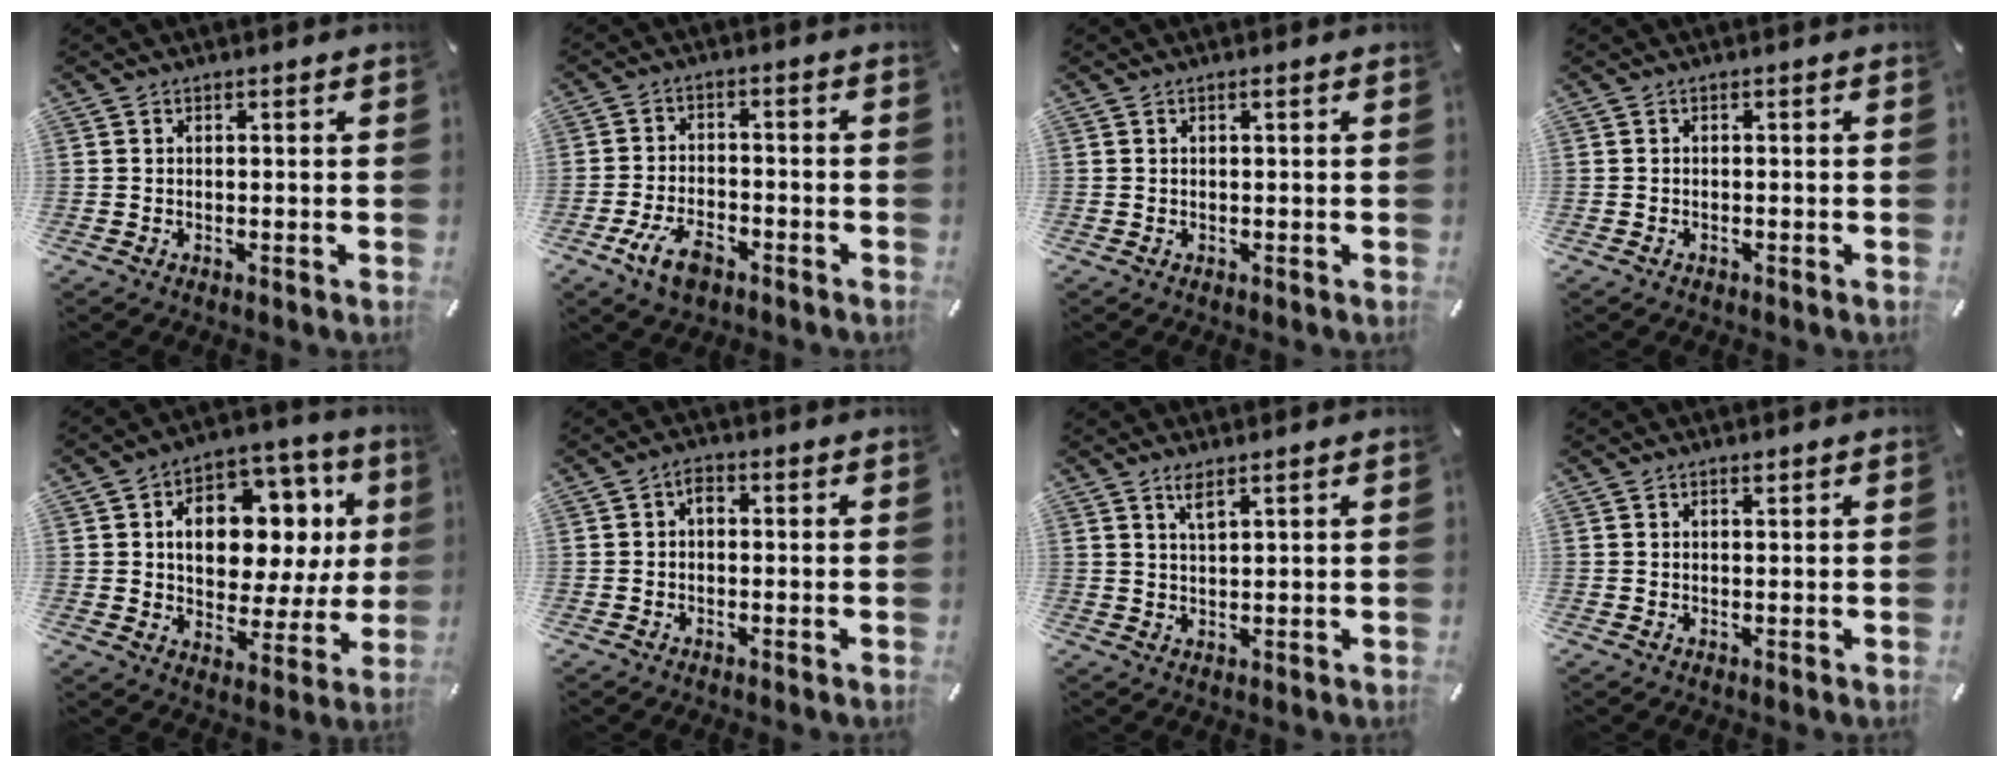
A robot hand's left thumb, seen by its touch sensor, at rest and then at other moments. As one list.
[{"total": 7.7, "force": [-4.0, 4.2, 5.1], "torque": [-0.107, 0.013, -0.073]}, {"total": 0.6, "force": [0.2, 0.0, 0.6], "torque": [-0.010, 0.001, 0.003]}, {"total": 0.5, "force": [-0.4, 0.3, 0.2], "torque": [-0.002, 0.002, -0.009]}, {"total": 14.9, "force": [3.8, 10.3, 10.1], "torque": [-0.150, -0.021, 0.070]}, {"total": 2.0, "force": [-0.1, 1.3, 1.5], "torque": [-0.030, 0.009, -0.004]}, {"total": 2.8, "force": [2.1, 0.4, 1.9], "torque": [-0.041, 0.001, 0.036]}, {"total": 0.7, "force": [0.5, 0.3, 0.4], "torque": [-0.008, 0.000, 0.009]}]